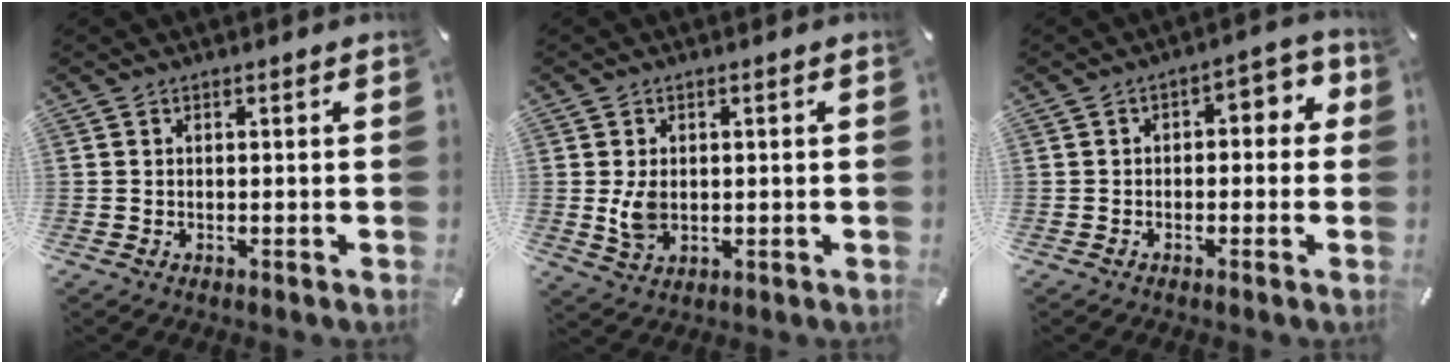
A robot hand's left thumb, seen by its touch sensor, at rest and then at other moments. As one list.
[{"total": 5.5, "force": [0.1, 4.0, 3.9], "torque": [-0.083, -0.009, -0.005]}, {"total": 4.5, "force": [-0.4, 2.9, 3.4], "torque": [-0.042, 0.006, -0.019]}]